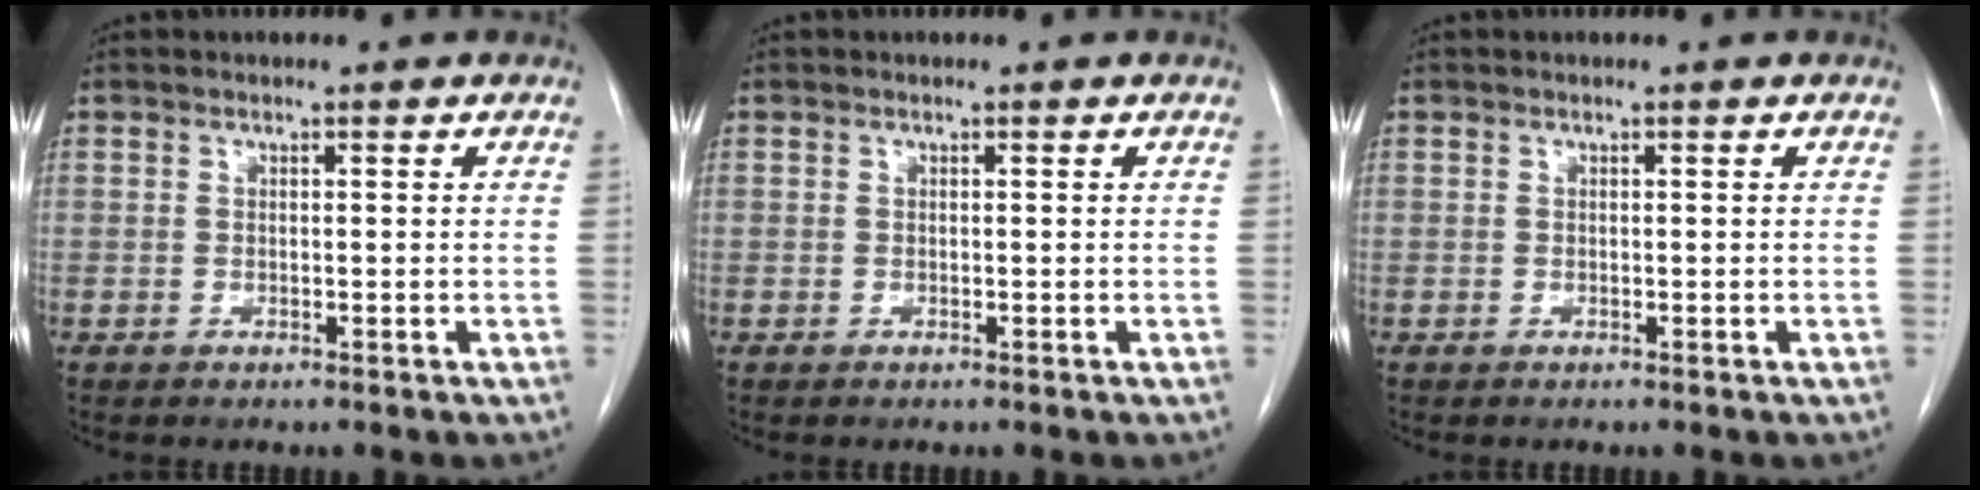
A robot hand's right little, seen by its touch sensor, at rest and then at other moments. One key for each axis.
{"total": 0.0}
{"total": 0.0}